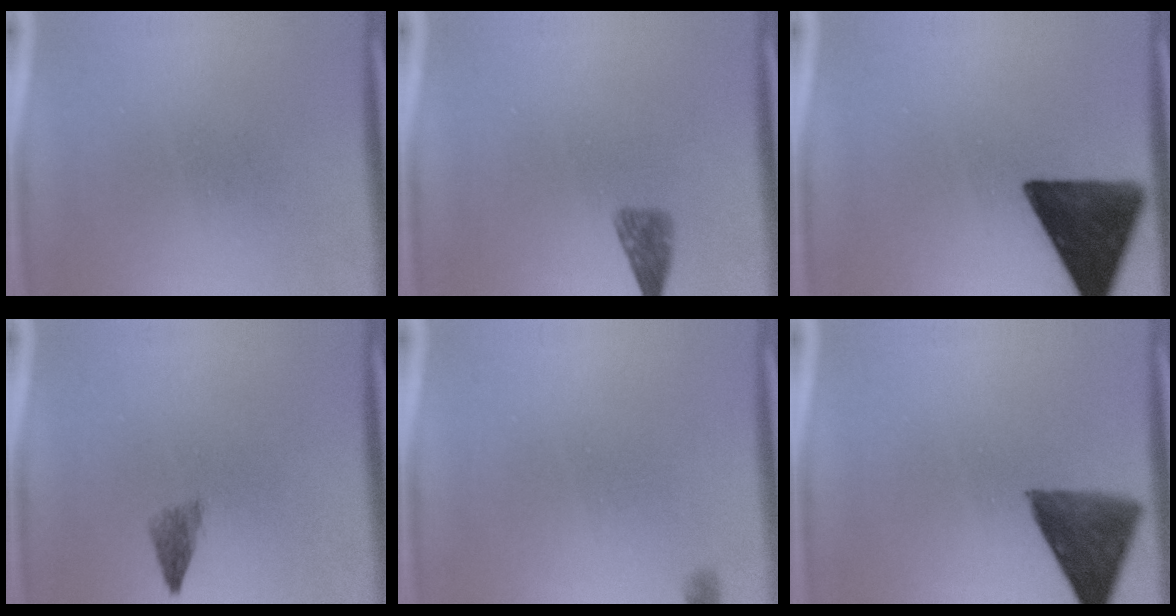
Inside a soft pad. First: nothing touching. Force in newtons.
{"total": 2.5}
{"total": 15.0}
{"total": 1.9}
{"total": 0.7}
{"total": 9.7}